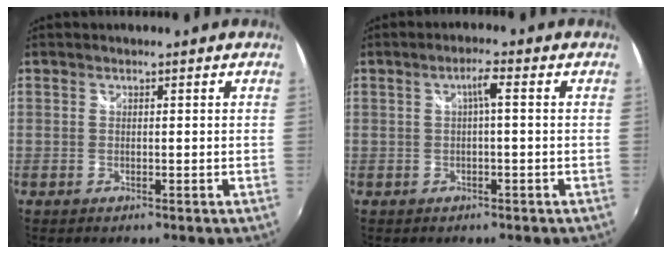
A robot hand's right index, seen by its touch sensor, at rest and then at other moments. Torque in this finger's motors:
{"motor_torque": [0.52, 0.04, 0.18, 0.02]}